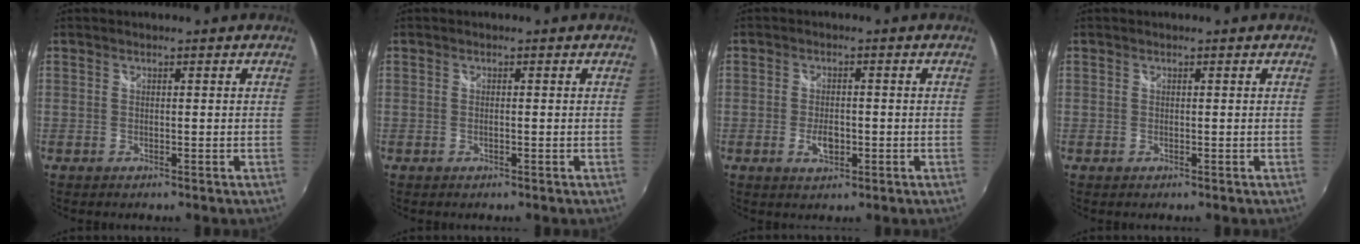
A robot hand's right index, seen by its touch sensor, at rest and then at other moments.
{"total": 0.7, "force": [-0.2, 0.1, 0.6], "torque": [-0.013, 0.000, -0.005]}
{"total": 3.8, "force": [-1.2, 2.1, 3.0], "torque": [-0.059, -0.004, -0.020]}
{"total": 0.0}